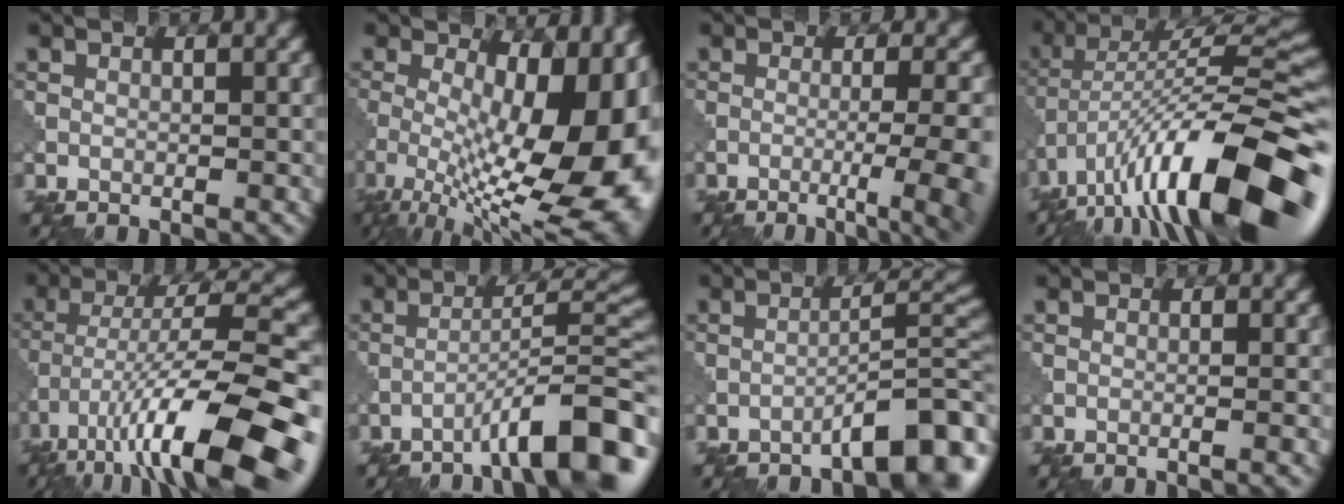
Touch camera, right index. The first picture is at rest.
{"total": 16.9, "force": [-1.0, 7.7, 15.0], "torque": [-0.192, -0.013, 0.002]}
{"total": 6.5, "force": [-2.9, 1.5, 5.7], "torque": [-0.078, 0.001, -0.040]}
{"total": 16.0, "force": [-7.3, 5.2, 13.2], "torque": [-0.219, 0.025, -0.128]}
{"total": 14.5, "force": [-7.3, 4.0, 11.9], "torque": [-0.203, 0.005, -0.120]}
{"total": 8.6, "force": [-5.3, 1.1, 6.7], "torque": [-0.089, 0.023, -0.083]}
{"total": 6.0, "force": [-4.1, 1.1, 4.3], "torque": [-0.053, 0.022, -0.059]}
{"total": 1.7, "force": [-0.6, 0.5, 1.5], "torque": [-0.014, 0.004, -0.017]}